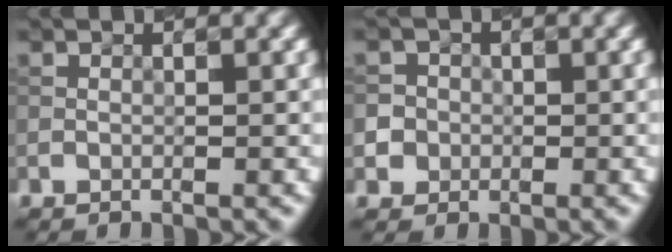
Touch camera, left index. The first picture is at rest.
{"total": 4.1, "force": [-0.7, 4.0, 0.8], "torque": [0.007, 0.016, -0.031]}